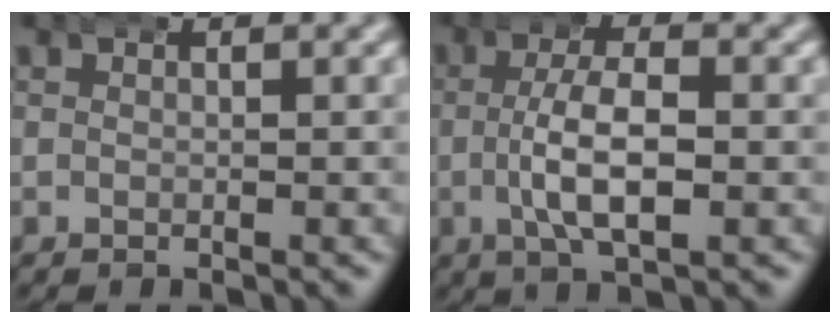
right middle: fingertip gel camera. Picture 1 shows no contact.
{"total": 4.6, "force": [0.4, 1.6, 4.3], "torque": [-0.062, 0.009, 0.003]}